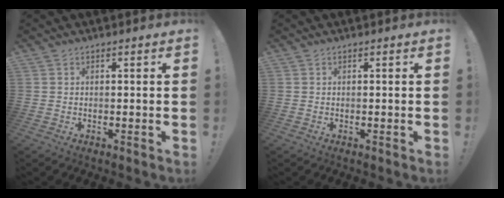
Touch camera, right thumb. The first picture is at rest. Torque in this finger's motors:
{"motor_torque": [0.00, 0.00, -0.34, 0.30, 0.05]}